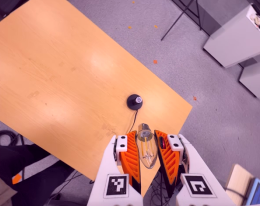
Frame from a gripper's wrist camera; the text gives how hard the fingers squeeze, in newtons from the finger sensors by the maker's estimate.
{"total": 21.5, "left": 23.5, "right": 19.5}